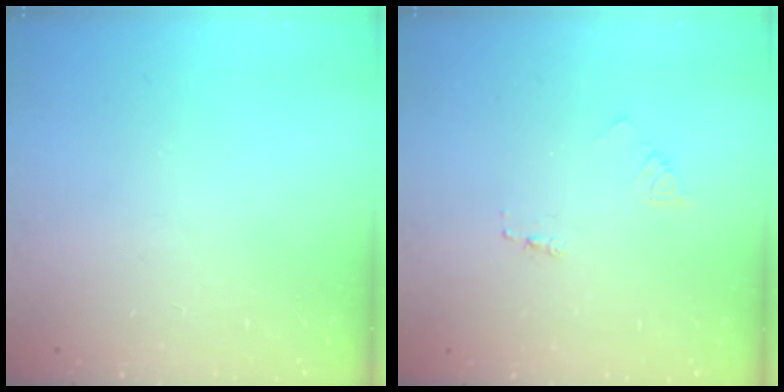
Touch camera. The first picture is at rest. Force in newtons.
{"total": 1.8, "press": 1.8, "slide": 0.2}